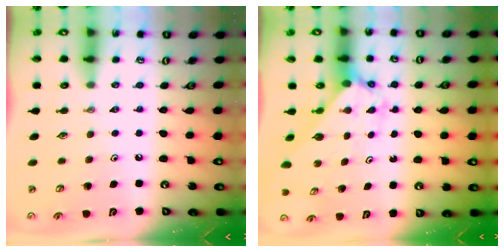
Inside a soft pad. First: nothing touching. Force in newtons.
{"total": 1.9, "press": 1.9, "slide": 0.1}